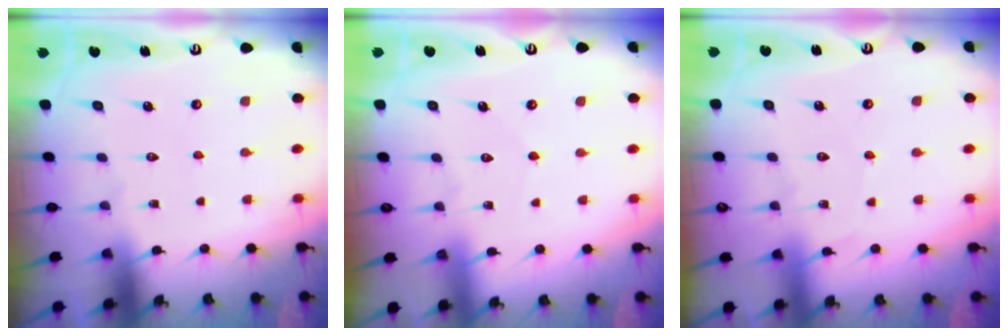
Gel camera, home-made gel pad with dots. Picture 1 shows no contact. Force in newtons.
{"total": 3.5, "press": 3.5, "slide": 0.5}
{"total": 2.6, "press": 2.5, "slide": 0.3}